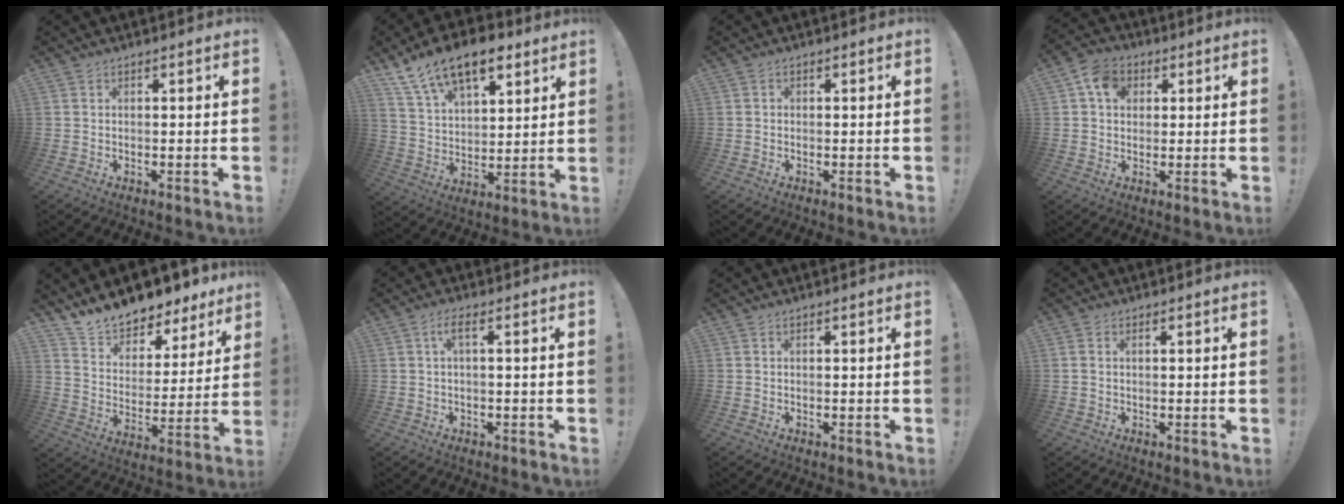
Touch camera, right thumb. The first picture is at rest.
{"total": 16.3, "force": [10.7, 8.5, 8.9], "torque": [-0.149, -0.061, 0.196]}
{"total": 0.6, "force": [-0.4, 0.4, 0.2], "torque": [-0.002, 0.000, -0.007]}
{"total": 8.6, "force": [2.8, 6.7, 4.5], "torque": [-0.069, 0.001, 0.054]}
{"total": 11.8, "force": [11.2, 3.3, 1.7], "torque": [-0.042, -0.105, 0.198]}
{"total": 3.1, "force": [0.3, 0.7, 3.0], "torque": [-0.056, 0.007, 0.003]}
{"total": 0.0}
{"total": 1.1, "force": [0.6, 0.6, 0.8], "torque": [-0.022, 0.003, 0.012]}